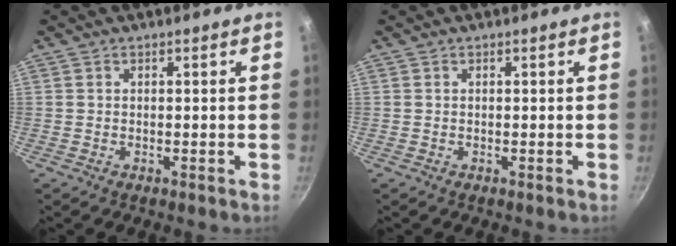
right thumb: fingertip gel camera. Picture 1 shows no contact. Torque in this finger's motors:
{"motor_torque": [-0.15, -0.04, 0.16, -0.16, 0.00]}